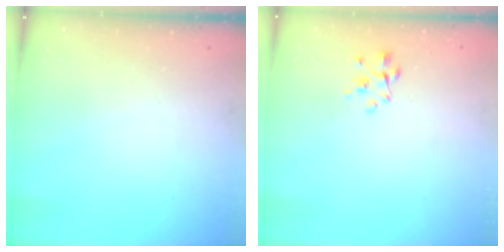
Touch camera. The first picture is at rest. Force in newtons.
{"total": 2.4, "press": 2.3, "slide": 0.8}